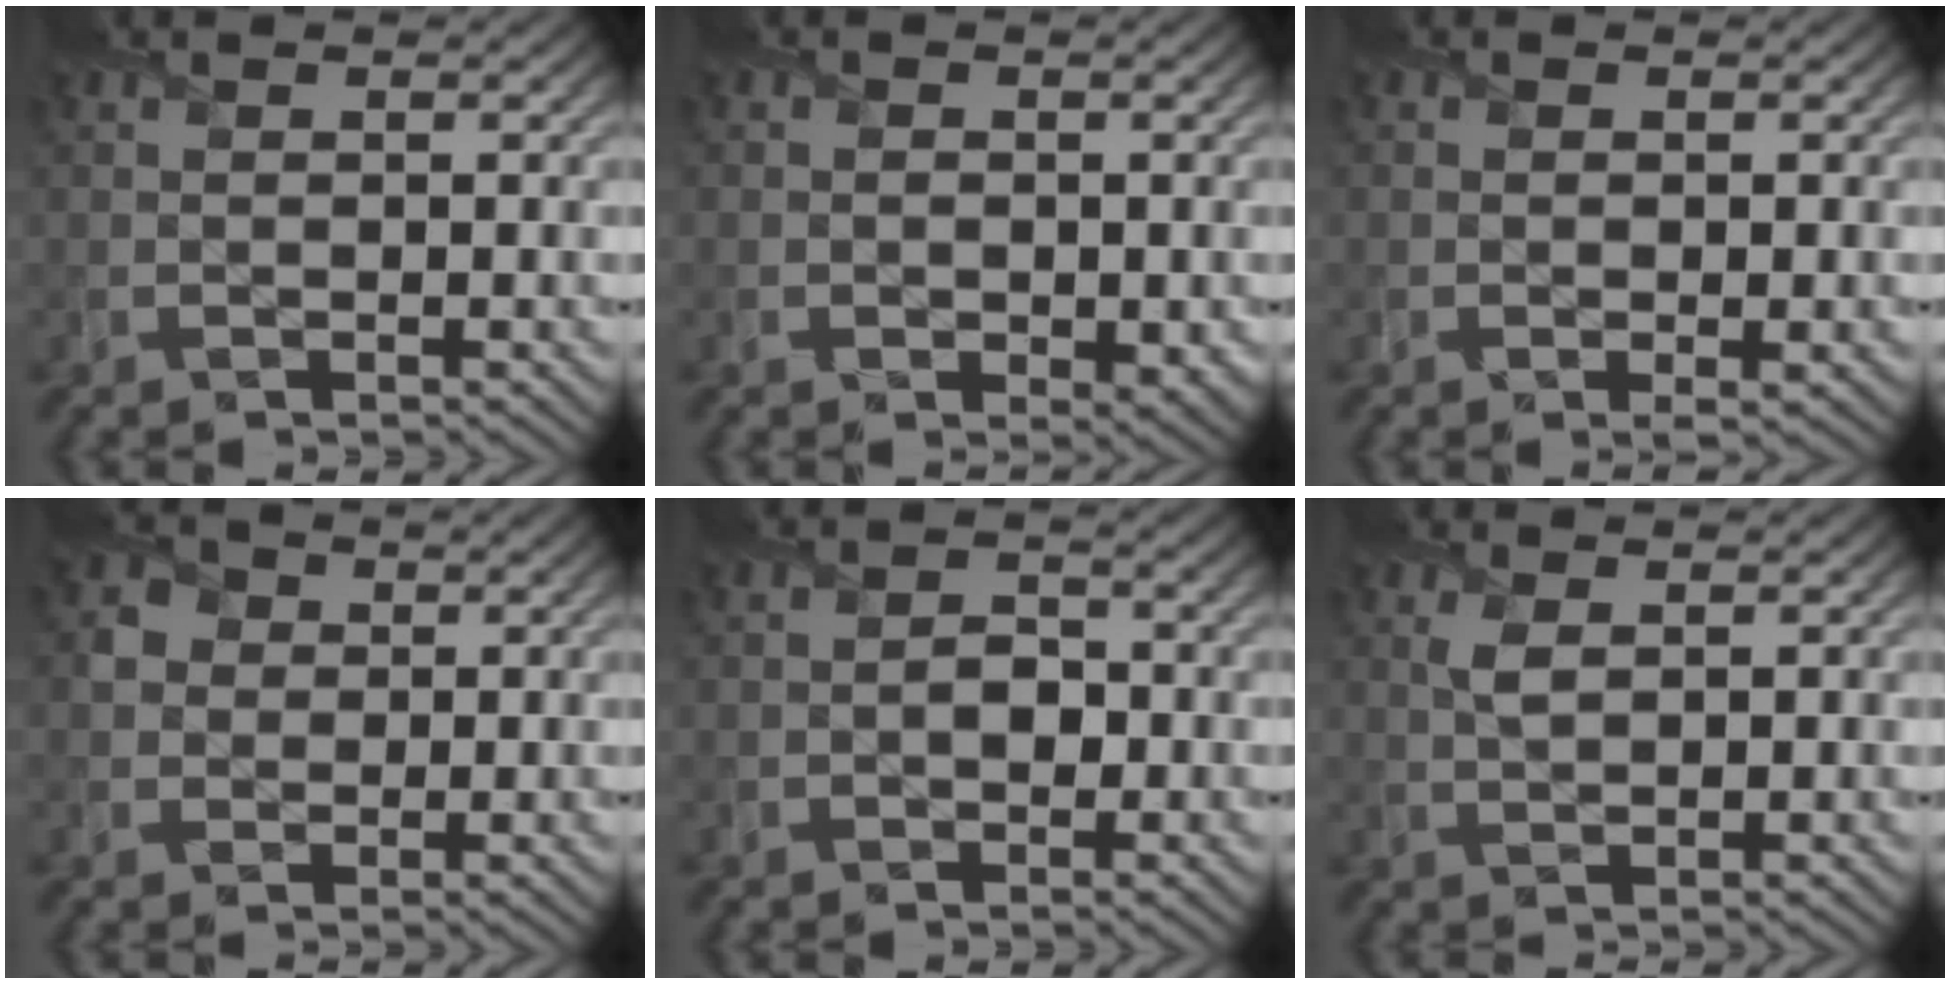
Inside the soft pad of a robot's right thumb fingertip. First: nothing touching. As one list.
[{"total": 2.5, "force": [-0.5, 1.9, 1.5], "torque": [-0.022, -0.013, -0.007]}, {"total": 1.9, "force": [-0.5, 1.2, 1.4], "torque": [-0.021, -0.011, -0.008]}, {"total": 2.9, "force": [0.3, 2.8, 0.9], "torque": [-0.017, 0.002, -0.001]}, {"total": 2.2, "force": [-0.6, 1.7, 1.2], "torque": [-0.017, -0.001, -0.018]}, {"total": 2.0, "force": [0.8, 1.0, 1.5], "torque": [-0.041, 0.001, 0.016]}]